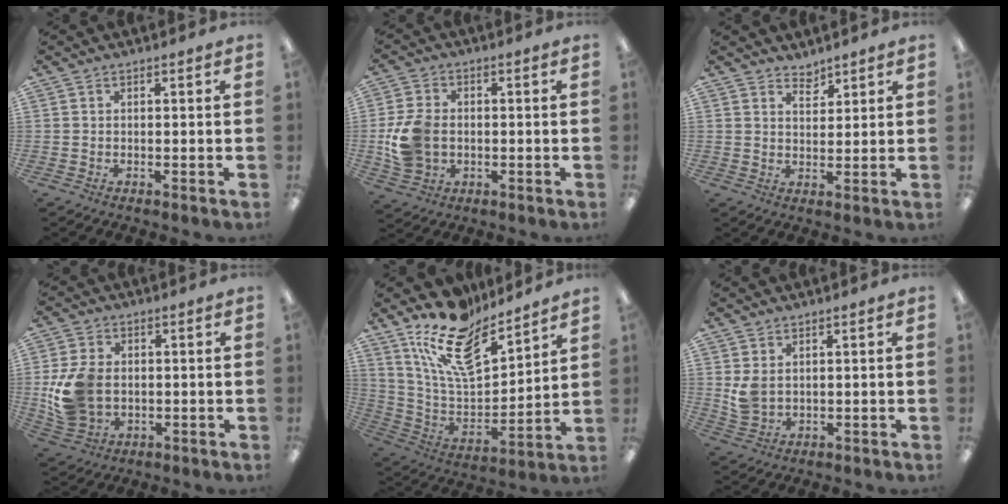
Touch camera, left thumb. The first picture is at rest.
{"total": 10.1, "force": [-0.6, 7.7, 6.5], "torque": [-0.137, 0.013, -0.007]}
{"total": 3.5, "force": [3.3, 1.1, 0.2], "torque": [0.006, -0.024, 0.059]}
{"total": 12.0, "force": [-0.2, 9.0, 7.8], "torque": [-0.175, 0.010, -0.001]}
{"total": 18.4, "force": [13.8, 7.4, 9.7], "torque": [-0.189, -0.091, 0.248]}
{"total": 4.5, "force": [1.7, 3.0, 2.9], "torque": [-0.065, 0.002, 0.032]}